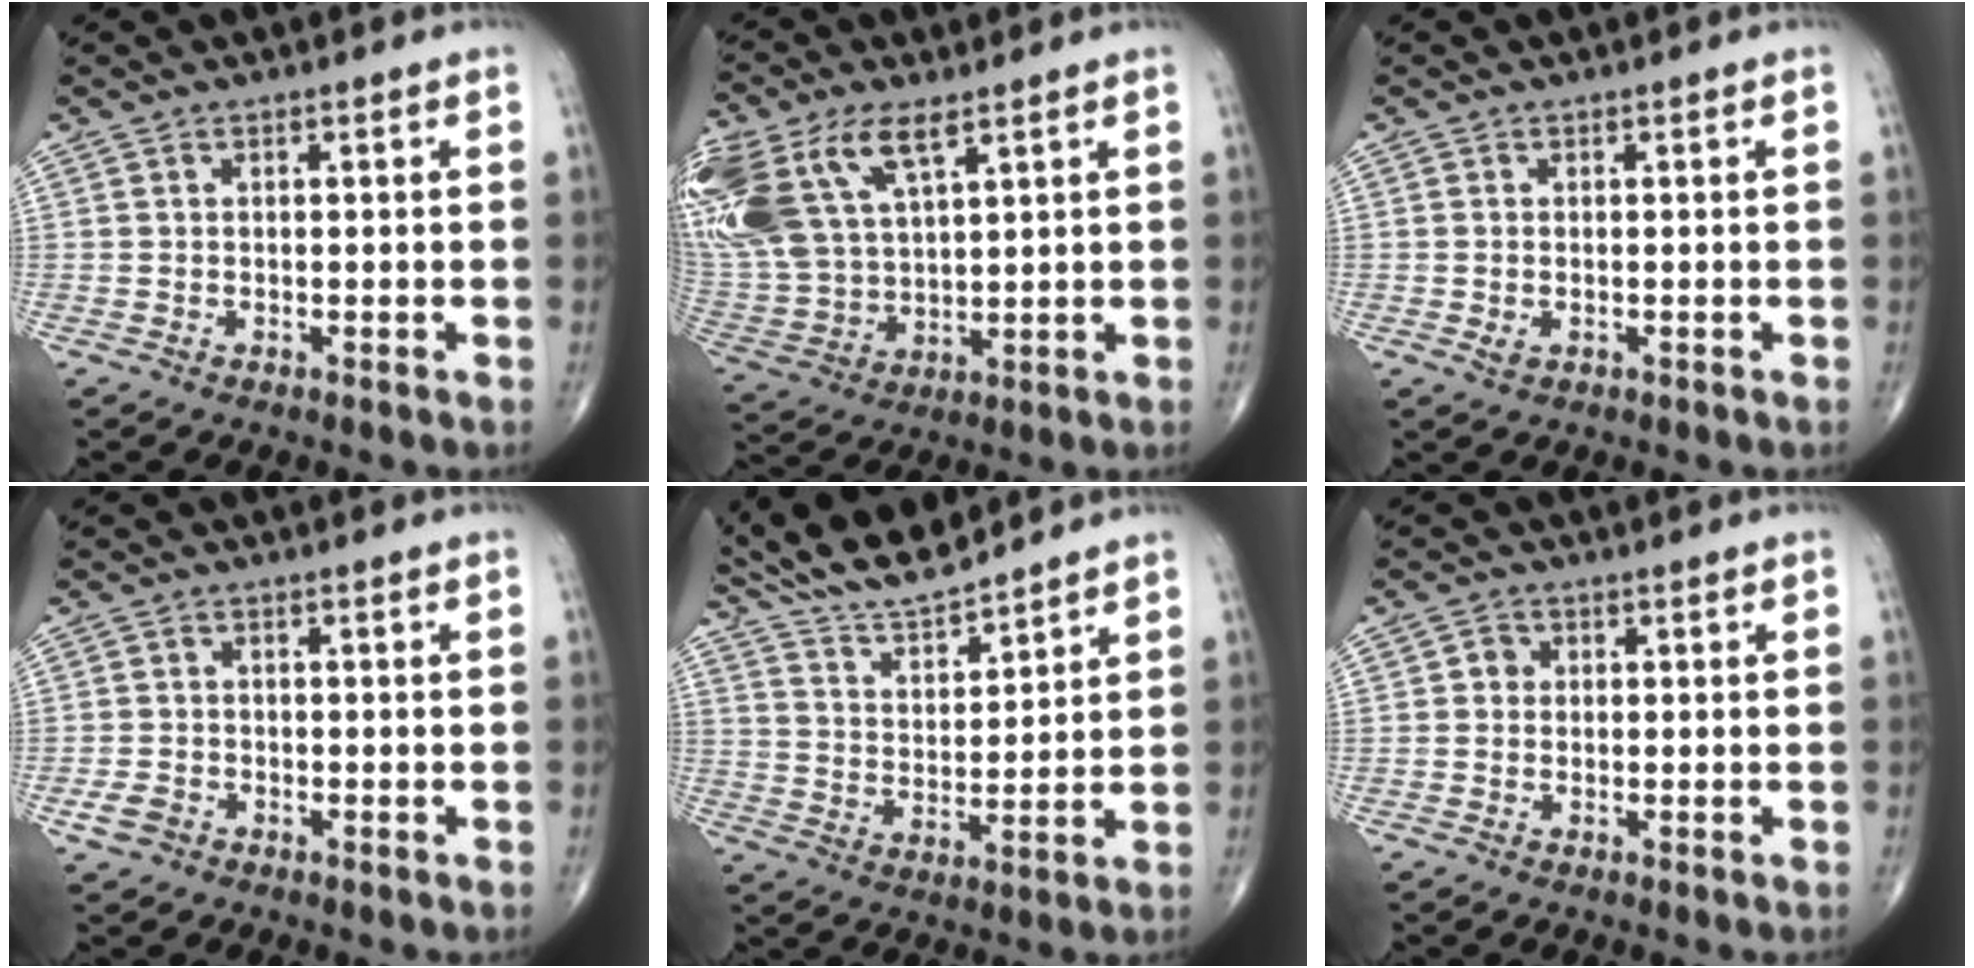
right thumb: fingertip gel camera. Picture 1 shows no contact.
{"total": 21.3, "force": [10.1, 11.1, 15.2], "torque": [-0.363, 0.000, 0.202]}
{"total": 1.4, "force": [-0.2, 0.9, 1.1], "torque": [-0.021, 0.001, 0.000]}
{"total": 2.8, "force": [-1.4, 2.0, 1.4], "torque": [-0.028, 0.007, -0.024]}
{"total": 11.6, "force": [10.6, 2.0, 4.2], "torque": [-0.064, -0.051, 0.201]}
{"total": 1.8, "force": [0.0, 1.7, 0.7], "torque": [0.001, 0.005, -0.005]}